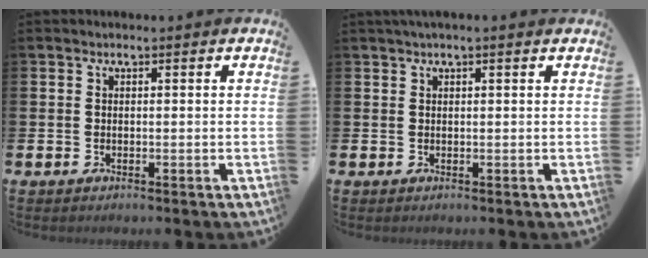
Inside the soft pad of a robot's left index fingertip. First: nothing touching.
{"total": 0.8, "force": [0.6, -0.1, 0.6], "torque": [-0.009, 0.001, 0.010]}